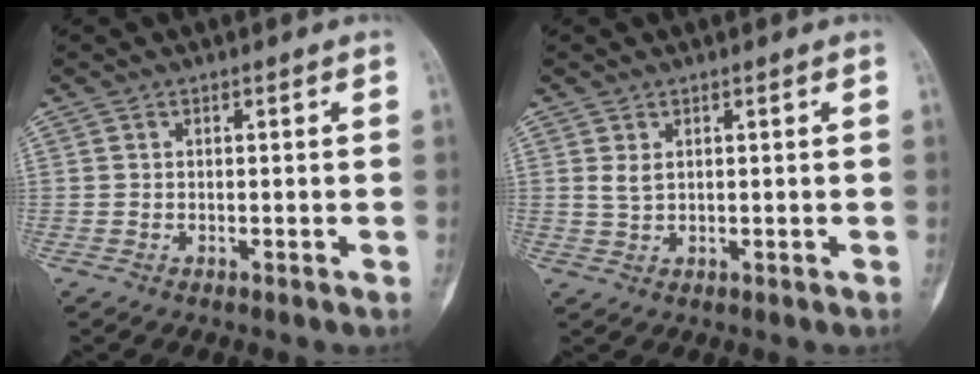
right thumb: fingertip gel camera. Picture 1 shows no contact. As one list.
[{"total": 2.0, "force": [0.8, 1.3, 1.3], "torque": [-0.018, -0.002, 0.021]}]